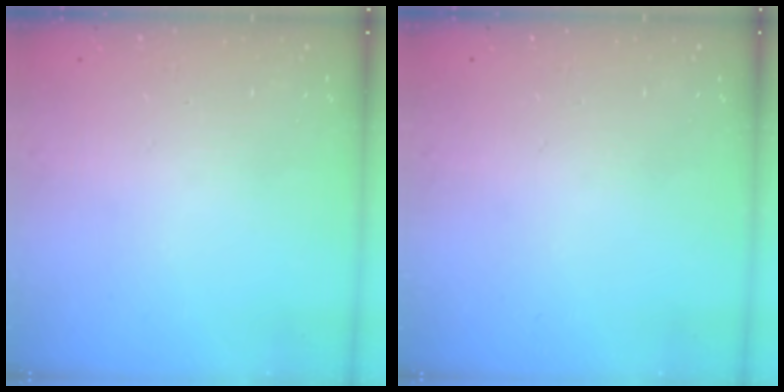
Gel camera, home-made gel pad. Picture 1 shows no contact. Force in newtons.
{"total": 0.0}